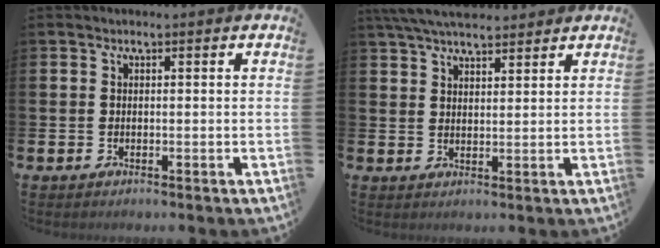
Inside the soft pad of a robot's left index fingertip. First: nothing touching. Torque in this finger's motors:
{"motor_torque": [1.02, -1.11, 0.81, 0.18]}